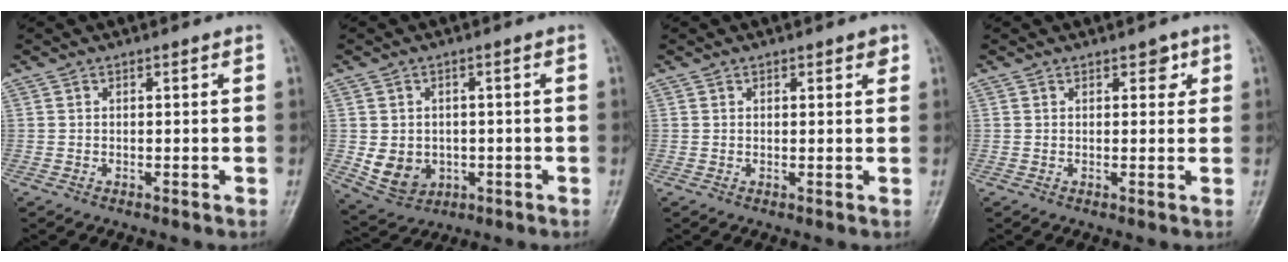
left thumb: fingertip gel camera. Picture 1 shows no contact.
{"total": 7.6, "force": [-1.2, 6.5, 3.8], "torque": [-0.047, 0.005, -0.001]}
{"total": 1.9, "force": [1.1, 1.0, 1.3], "torque": [-0.005, -0.003, 0.012]}
{"total": 2.4, "force": [1.2, 1.5, 1.5], "torque": [0.003, -0.001, 0.011]}